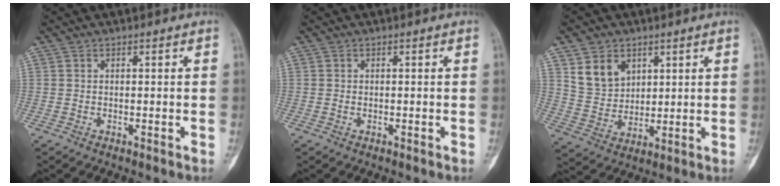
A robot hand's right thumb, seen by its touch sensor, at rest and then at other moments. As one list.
[{"total": 0.6, "force": [0.0, 0.5, 0.4], "torque": [-0.010, 0.002, 0.000]}, {"total": 8.5, "force": [4.1, 6.4, 3.9], "torque": [-0.049, -0.023, 0.088]}]